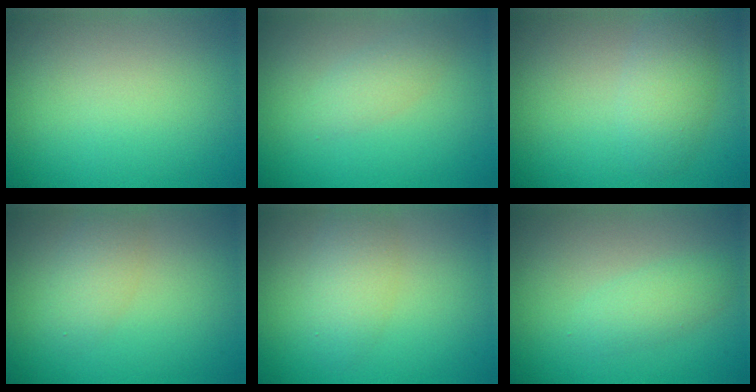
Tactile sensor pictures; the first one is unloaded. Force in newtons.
{"total": 1.6, "press": 1.6, "slide": 0.1}
{"total": 2.9, "press": 2.9, "slide": 0.0}
{"total": 2.2, "press": 2.2, "slide": 0.1}
{"total": 1.9, "press": 1.9, "slide": 0.1}
{"total": 2.0, "press": 2.0, "slide": 0.1}